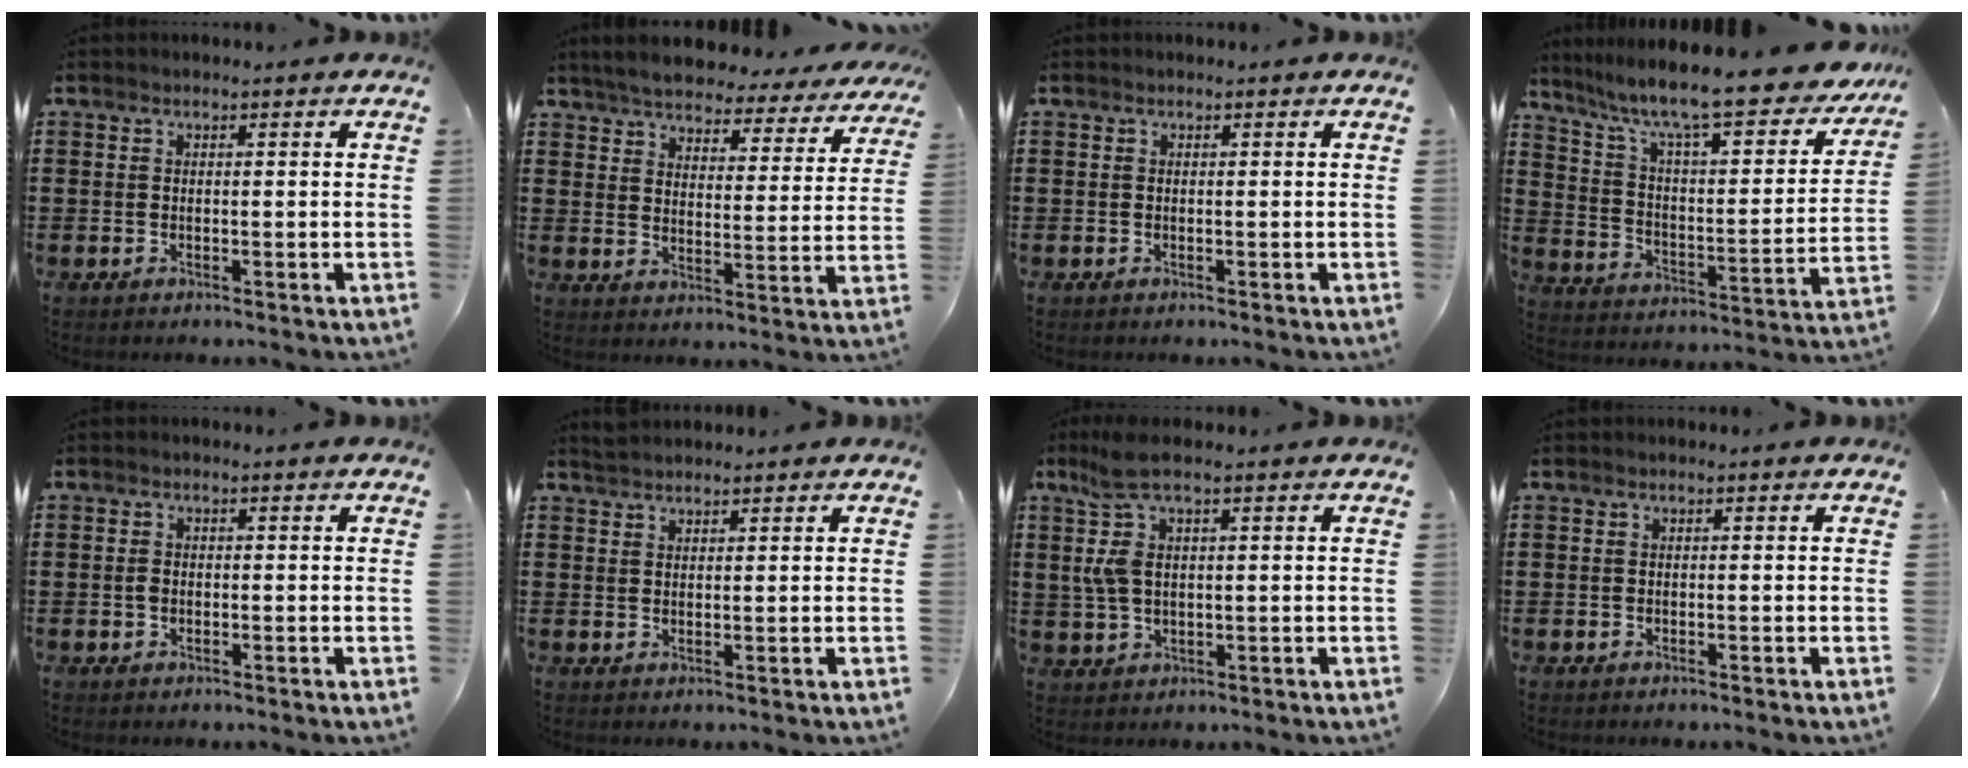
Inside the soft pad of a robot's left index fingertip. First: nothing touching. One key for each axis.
{"total": 5.0, "fx": 4.9, "fy": 0.4, "fz": 0.9, "tx": -0.045, "ty": -0.034, "tz": 0.082}
{"total": 0.0}
{"total": 10.6, "fx": 8.9, "fy": 0.4, "fz": 5.8, "tx": -0.136, "ty": -0.067, "tz": 0.145}
{"total": 1.2, "fx": -0.2, "fy": 0.8, "fz": 0.9, "tx": -0.027, "ty": 0.001, "tz": -0.007}
{"total": 1.8, "fx": 1.7, "fy": 0.3, "fz": 0.2, "tx": -0.006, "ty": 0.002, "tz": 0.034}
{"total": 7.0, "fx": 2.4, "fy": 2.1, "fz": 6.2, "tx": -0.152, "ty": -0.003, "tz": 0.035}
{"total": 0.0}